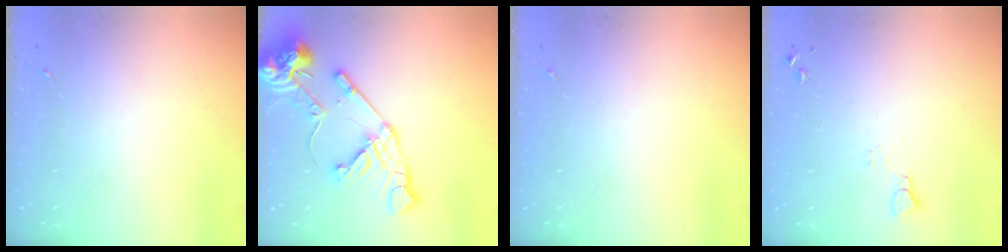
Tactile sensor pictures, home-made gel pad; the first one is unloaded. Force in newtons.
{"total": 17.1, "press": 16.9, "slide": 2.3}
{"total": 0.0}
{"total": 3.7, "press": 3.7, "slide": 0.4}